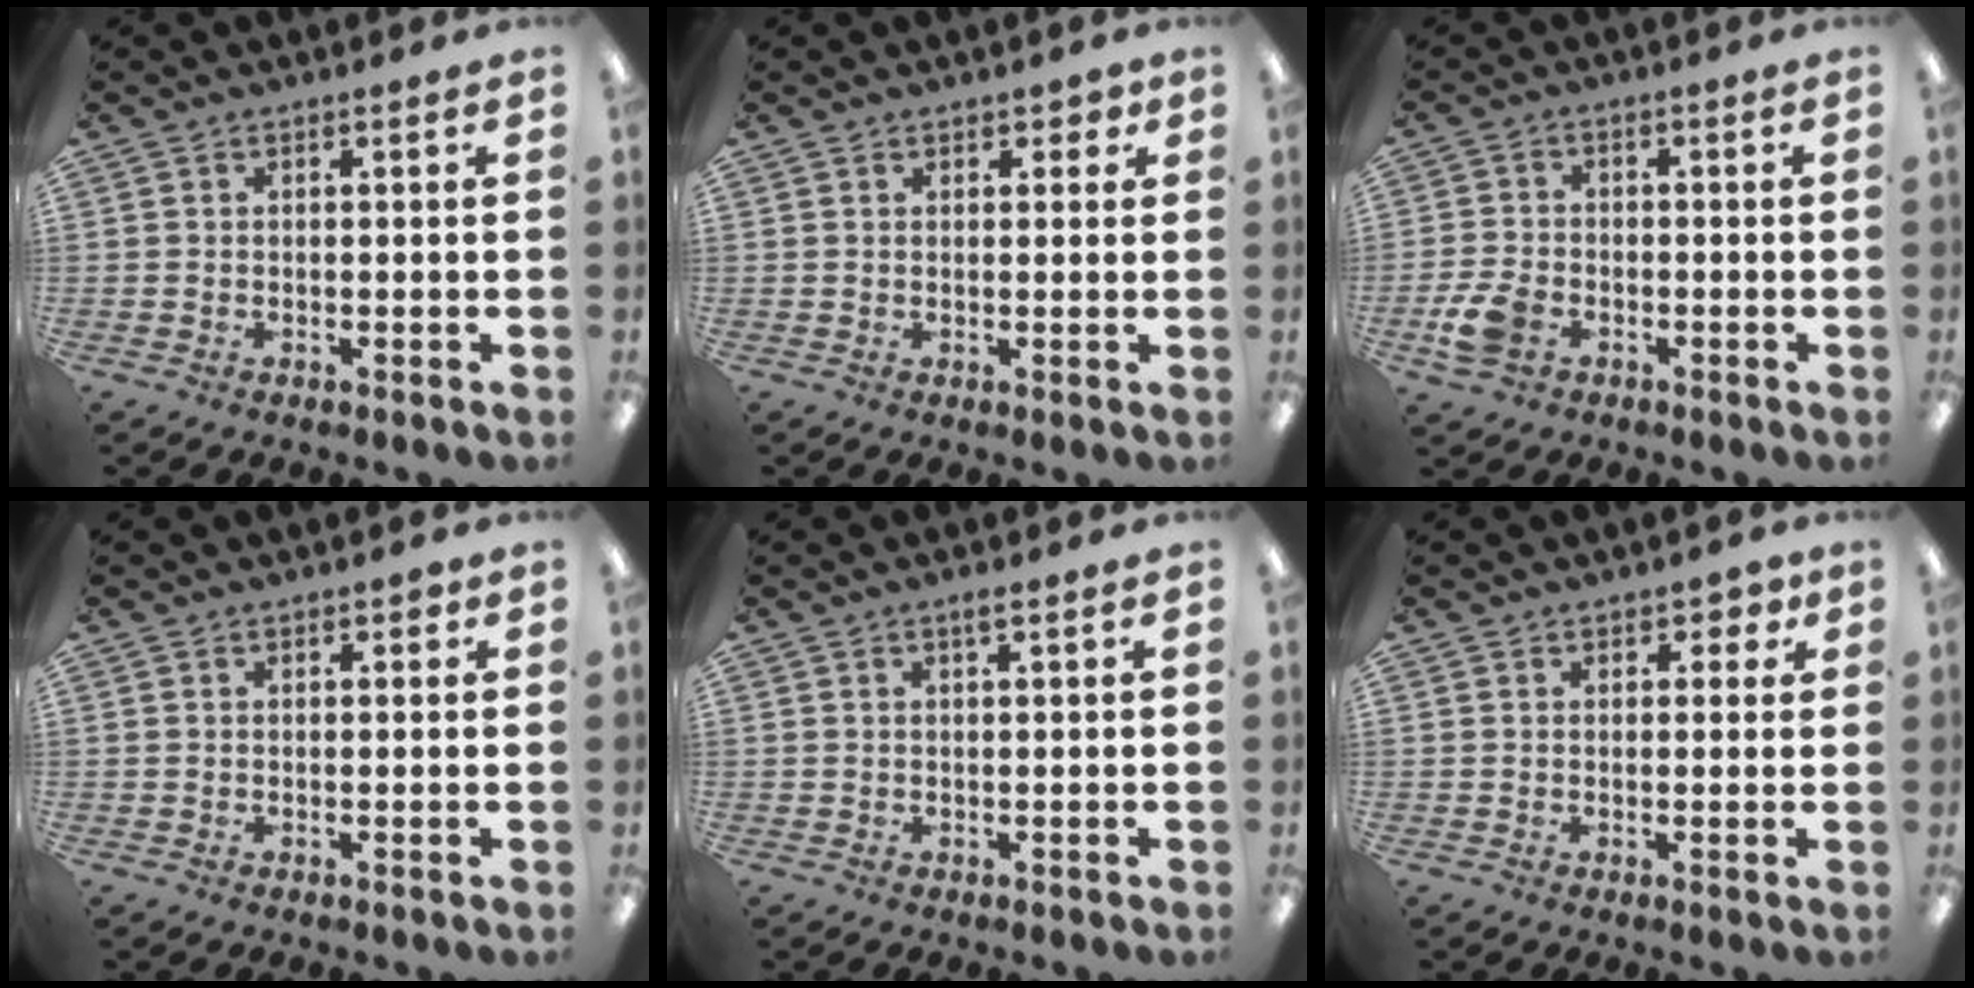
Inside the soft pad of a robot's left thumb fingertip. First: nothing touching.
{"total": 2.0, "force": [1.4, 1.2, 0.9], "torque": [-0.011, 0.000, 0.023]}
{"total": 6.4, "force": [-2.8, 4.2, 3.9], "torque": [-0.084, 0.010, -0.050]}
{"total": 1.1, "force": [0.7, 0.6, 0.7], "torque": [-0.006, -0.002, 0.011]}
{"total": 1.3, "force": [0.8, 0.1, 1.0], "torque": [-0.021, 0.002, 0.014]}
{"total": 2.8, "force": [1.7, 1.8, 1.4], "torque": [-0.006, -0.003, 0.025]}